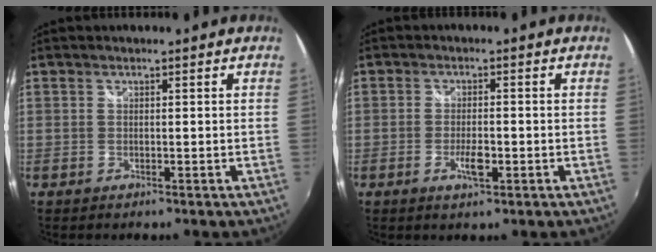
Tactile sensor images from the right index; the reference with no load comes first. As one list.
[{"total": 3.6, "force": [-1.4, 1.1, 3.2], "torque": [-0.066, -0.003, -0.026]}]